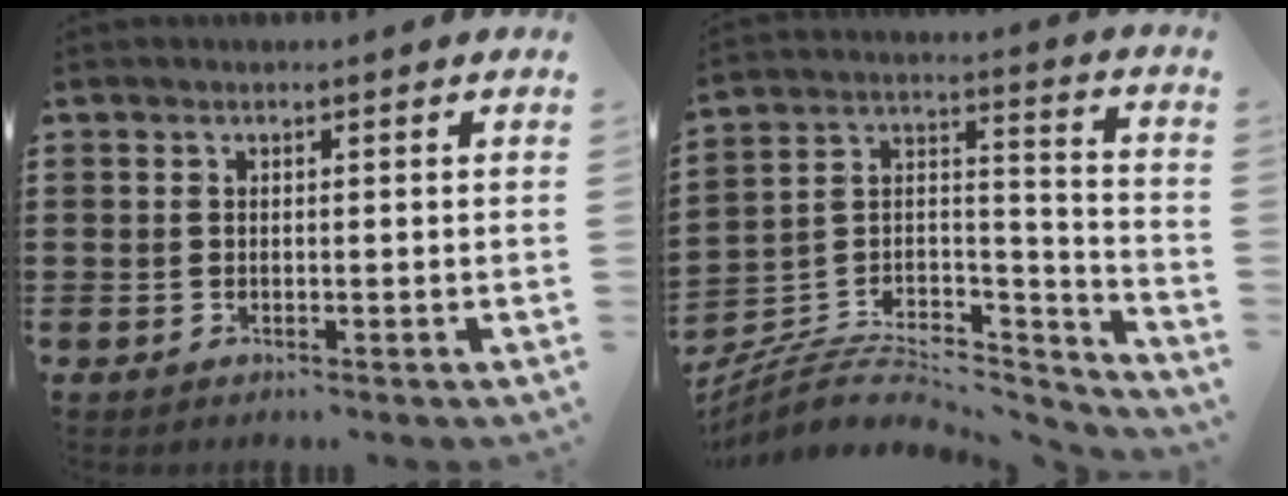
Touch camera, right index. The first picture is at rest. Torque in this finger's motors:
{"motor_torque": [-0.37, -0.06, -1.05, -0.21]}